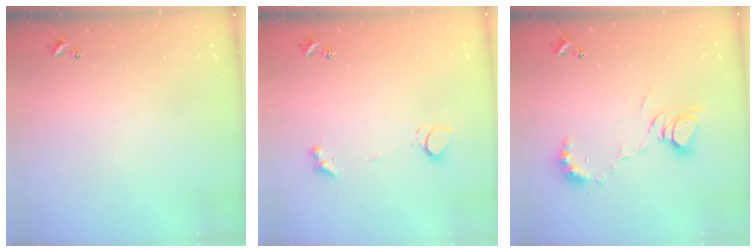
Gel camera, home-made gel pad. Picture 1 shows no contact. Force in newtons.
{"total": 2.4, "press": 2.3, "slide": 0.6}
{"total": 8.2, "press": 8.1, "slide": 0.8}